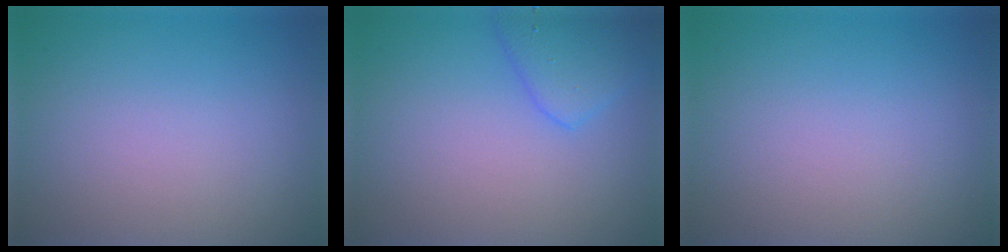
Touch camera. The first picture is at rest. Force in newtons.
{"total": 3.1, "press": 3.1, "slide": 0.2}
{"total": 0.0}